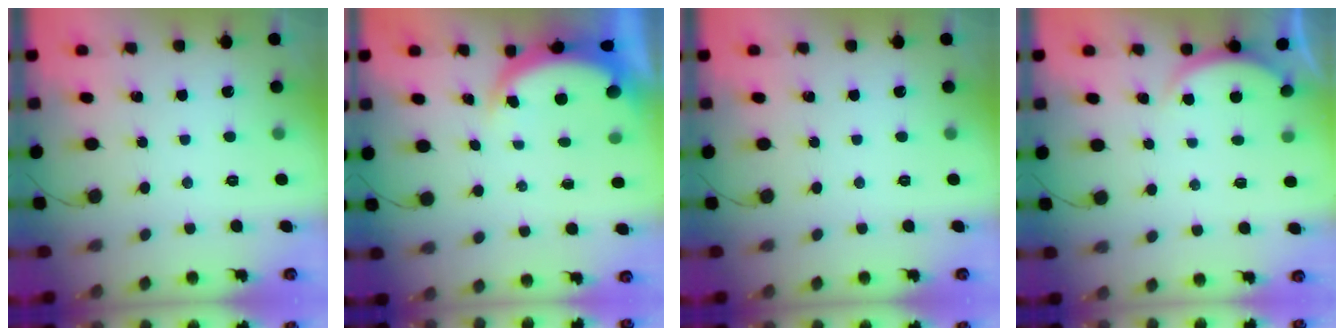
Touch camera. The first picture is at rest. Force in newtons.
{"total": 4.7, "press": 4.5, "slide": 1.4}
{"total": 0.0}
{"total": 1.9, "press": 1.9, "slide": 0.5}